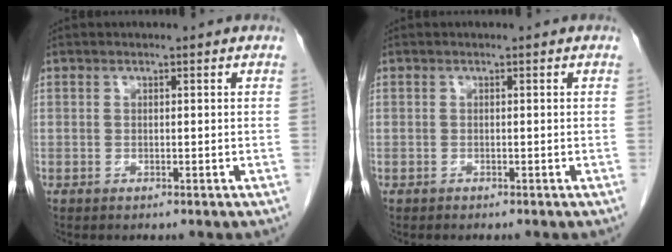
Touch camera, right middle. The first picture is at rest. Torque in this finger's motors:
{"motor_torque": [-0.26, -0.19, -0.01, -0.01]}